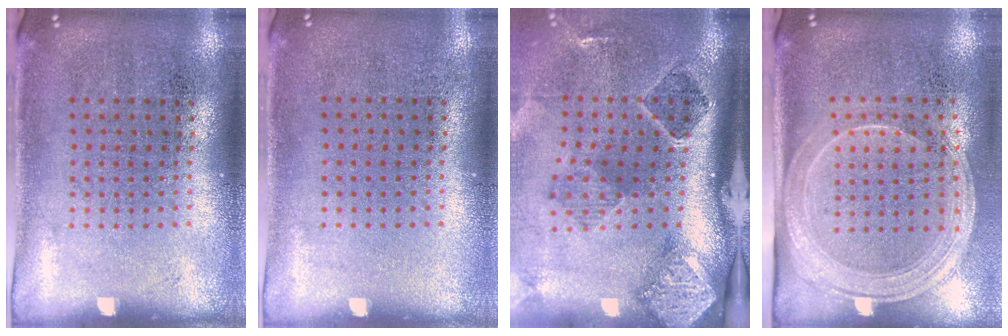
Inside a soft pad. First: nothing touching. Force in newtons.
{"total": 0.0}
{"total": 3.0, "press": 1.9, "slide": 2.3}
{"total": 2.1, "press": 1.8, "slide": 1.1}